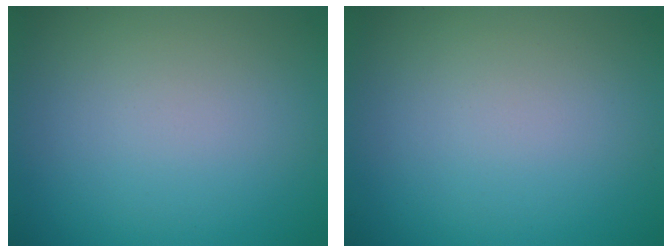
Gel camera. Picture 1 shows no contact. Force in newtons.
{"total": 0.0}